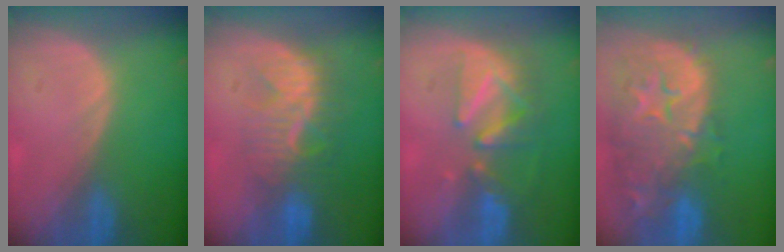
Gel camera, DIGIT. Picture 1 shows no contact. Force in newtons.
{"total": 8.2, "press": 7.9, "slide": 2.3}
{"total": 8.5, "press": 8.0, "slide": 3.1}
{"total": 15.1, "press": 12.1, "slide": 9.0}